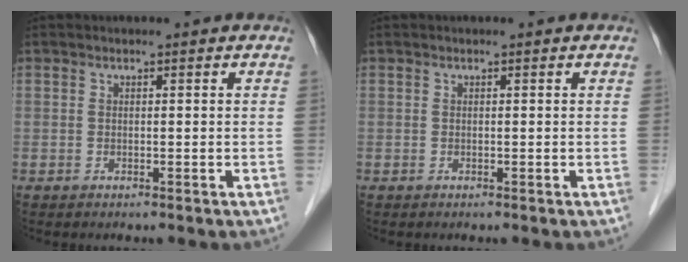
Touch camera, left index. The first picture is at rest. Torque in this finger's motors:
{"motor_torque": [0.00, 0.00, 0.00, 0.00]}